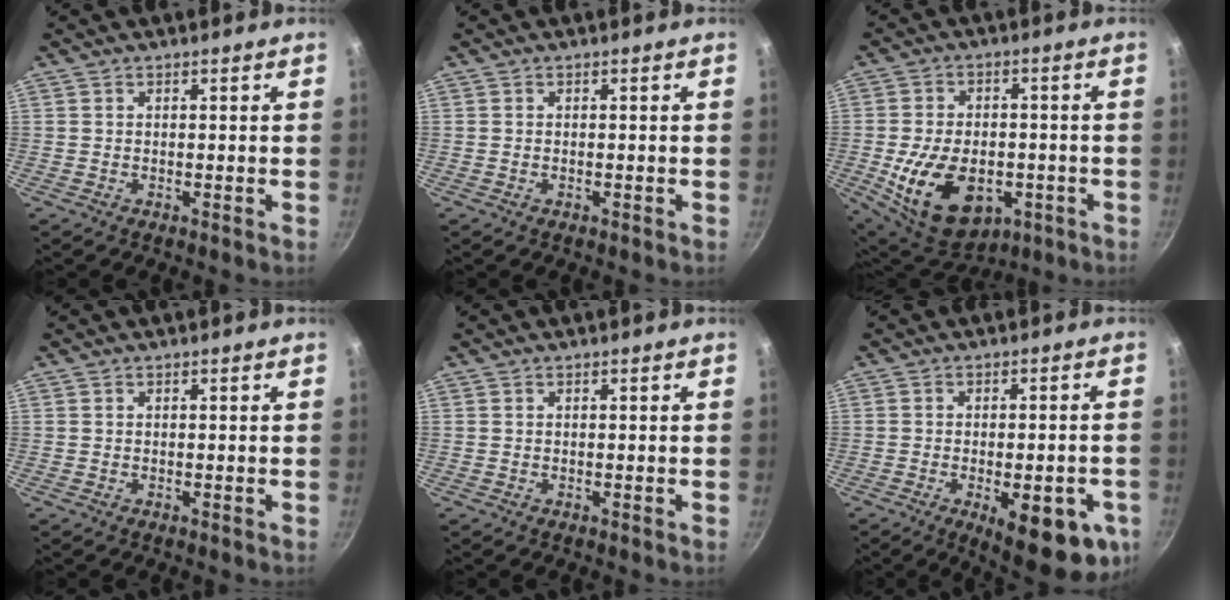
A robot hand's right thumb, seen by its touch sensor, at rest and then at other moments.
{"total": 0.0}
{"total": 17.4, "force": [-4.6, 11.3, 12.3], "torque": [-0.190, 0.005, -0.056]}
{"total": 0.0}
{"total": 0.0}
{"total": 15.8, "force": [-5.6, 5.8, 13.6], "torque": [-0.144, 0.000, -0.065]}